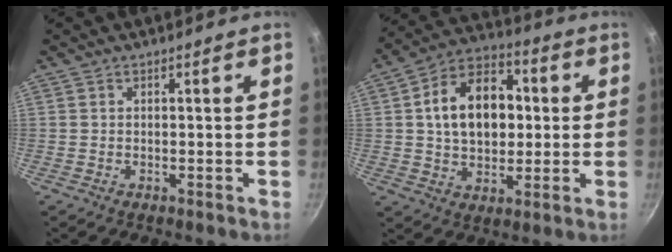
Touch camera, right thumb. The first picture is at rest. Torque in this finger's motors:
{"motor_torque": [-0.25, 0.75, 0.34, 0.36, 0.20]}